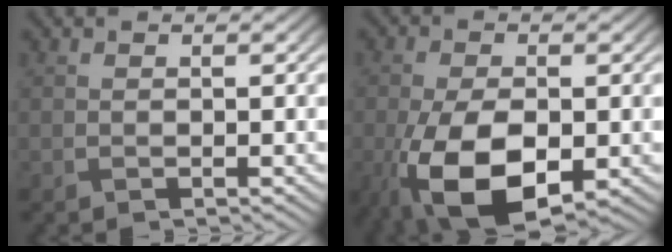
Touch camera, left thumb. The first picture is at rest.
{"total": 12.3, "force": [-4.0, 6.7, 9.5], "torque": [-0.212, -0.042, -0.057]}